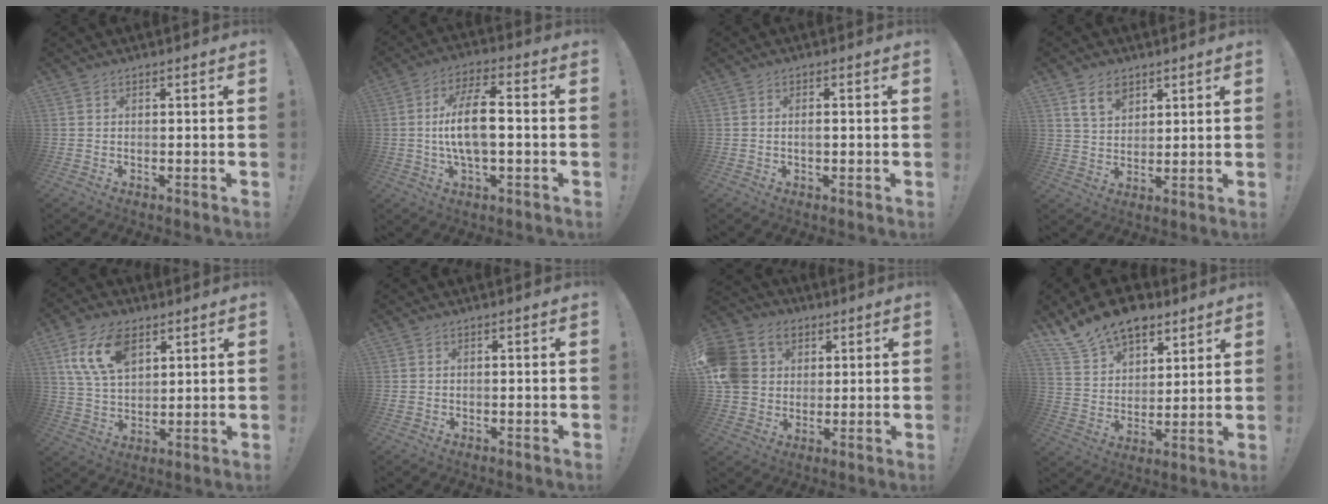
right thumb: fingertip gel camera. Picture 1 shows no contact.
{"total": 11.8, "force": [-0.5, 4.4, 11.0], "torque": [-0.205, 0.007, -0.013]}
{"total": 1.3, "force": [-0.2, 0.5, 1.2], "torque": [-0.015, -0.001, -0.005]}
{"total": 7.7, "force": [4.7, 4.9, 3.5], "torque": [-0.057, -0.014, 0.089]}
{"total": 14.4, "force": [7.0, 8.6, 9.1], "torque": [-0.173, -0.012, 0.134]}
{"total": 0.5, "force": [-0.2, 0.5, 0.0], "torque": [0.000, 0.002, -0.003]}
{"total": 13.6, "force": [3.6, 11.8, 5.8], "torque": [-0.113, -0.003, 0.077]}
{"total": 14.3, "force": [10.7, 8.0, 5.1], "torque": [-0.095, -0.073, 0.202]}